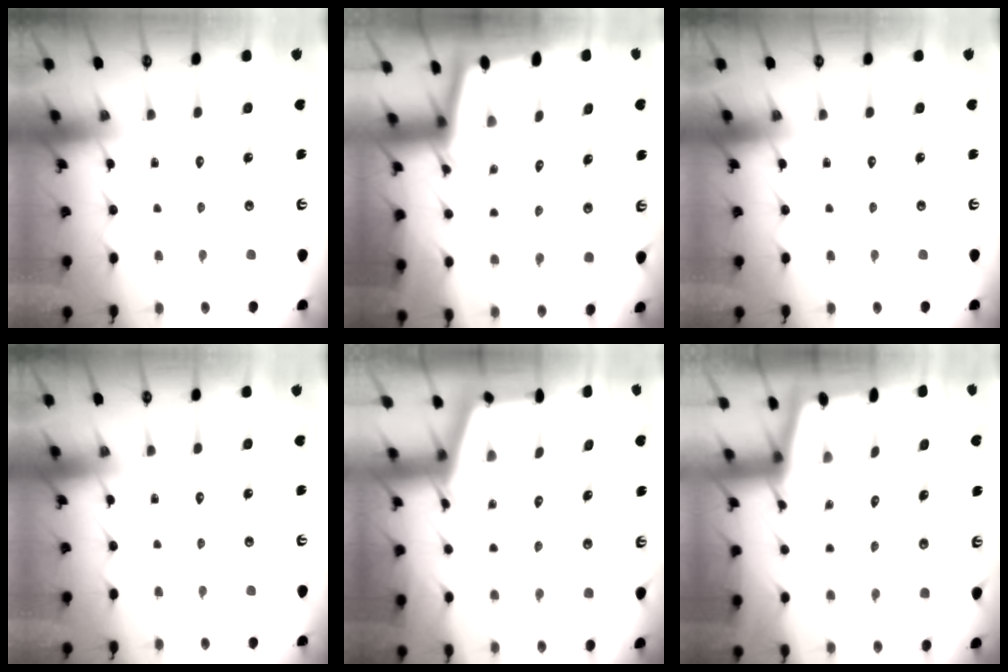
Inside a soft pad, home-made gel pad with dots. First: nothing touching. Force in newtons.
{"total": 1.9, "press": 1.9, "slide": 0.2}
{"total": 0.0}
{"total": 0.0}
{"total": 2.6, "press": 2.6, "slide": 0.4}
{"total": 1.8, "press": 1.8, "slide": 0.1}